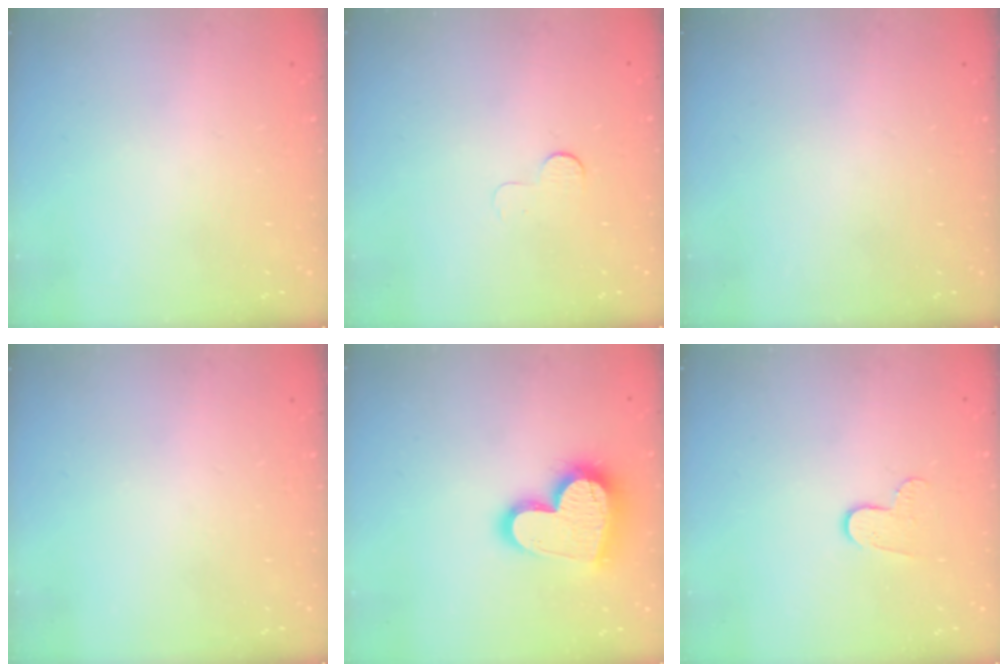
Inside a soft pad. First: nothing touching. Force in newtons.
{"total": 3.2, "press": 3.1, "slide": 0.3}
{"total": 0.0}
{"total": 0.0}
{"total": 18.1, "press": 18.0, "slide": 1.5}
{"total": 6.2, "press": 6.1, "slide": 0.5}